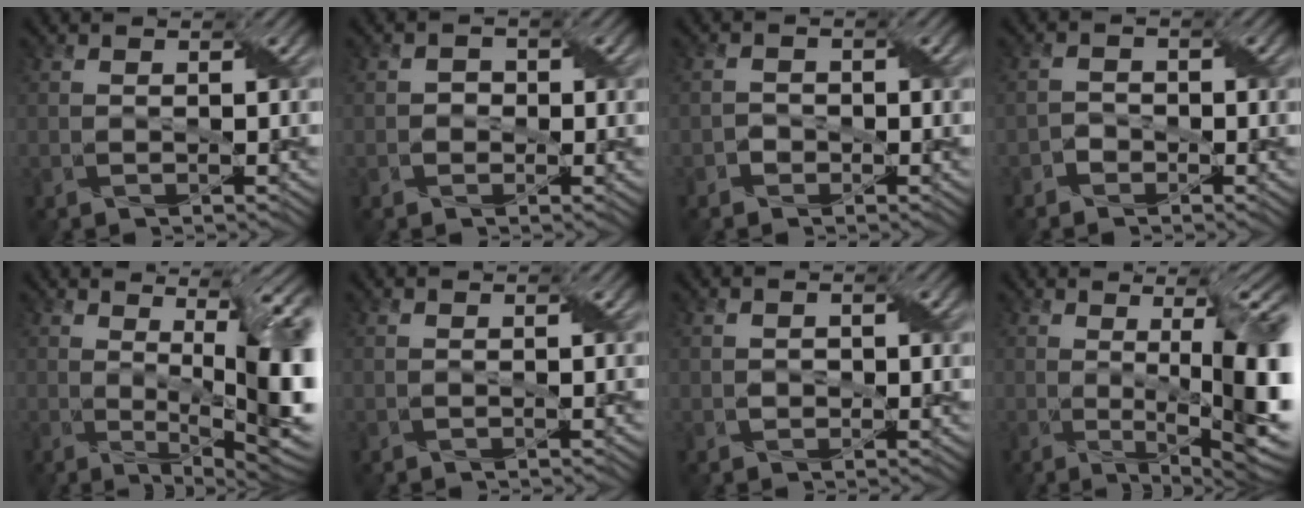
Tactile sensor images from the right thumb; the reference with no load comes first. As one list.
[{"total": 1.6, "force": [-0.3, 1.5, 0.5], "torque": [-0.006, 0.001, -0.007]}, {"total": 1.4, "force": [-0.7, 1.2, 0.4], "torque": [-0.006, 0.003, -0.014]}, {"total": 1.7, "force": [-1.2, 1.2, 0.4], "torque": [-0.009, 0.006, -0.026]}, {"total": 12.9, "force": [1.4, 4.0, 12.2], "torque": [-0.170, 0.006, 0.026]}, {"total": 0.0}, {"total": 1.4, "force": [0.0, 1.2, 0.8], "torque": [-0.018, -0.004, 0.000]}, {"total": 11.4, "force": [-0.2, 2.8, 11.0], "torque": [-0.154, -0.004, 0.002]}]